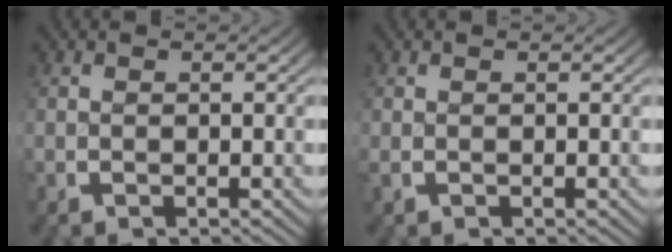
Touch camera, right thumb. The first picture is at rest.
{"total": 0.0}